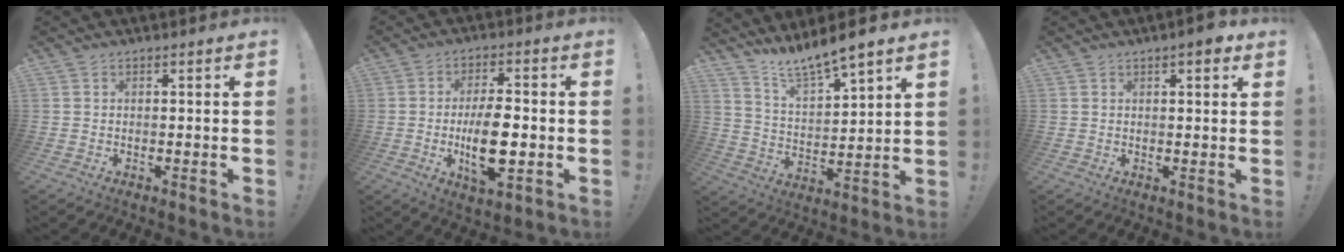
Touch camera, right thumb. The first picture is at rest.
{"total": 12.3, "force": [-2.2, 5.5, 10.8], "torque": [-0.185, 0.000, -0.039]}
{"total": 9.5, "force": [9.0, 0.5, 3.1], "torque": [-0.069, -0.073, 0.159]}
{"total": 3.8, "force": [2.3, 0.9, 2.9], "torque": [-0.036, -0.010, 0.033]}